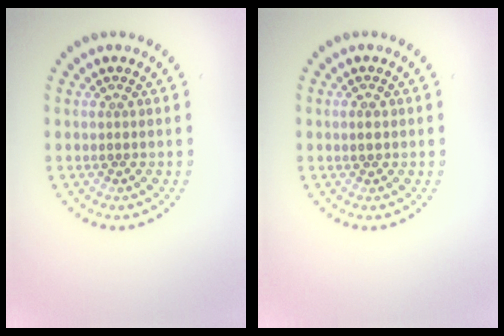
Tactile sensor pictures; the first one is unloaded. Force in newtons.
{"total": 0.9, "press": 0.9, "slide": 0.1}